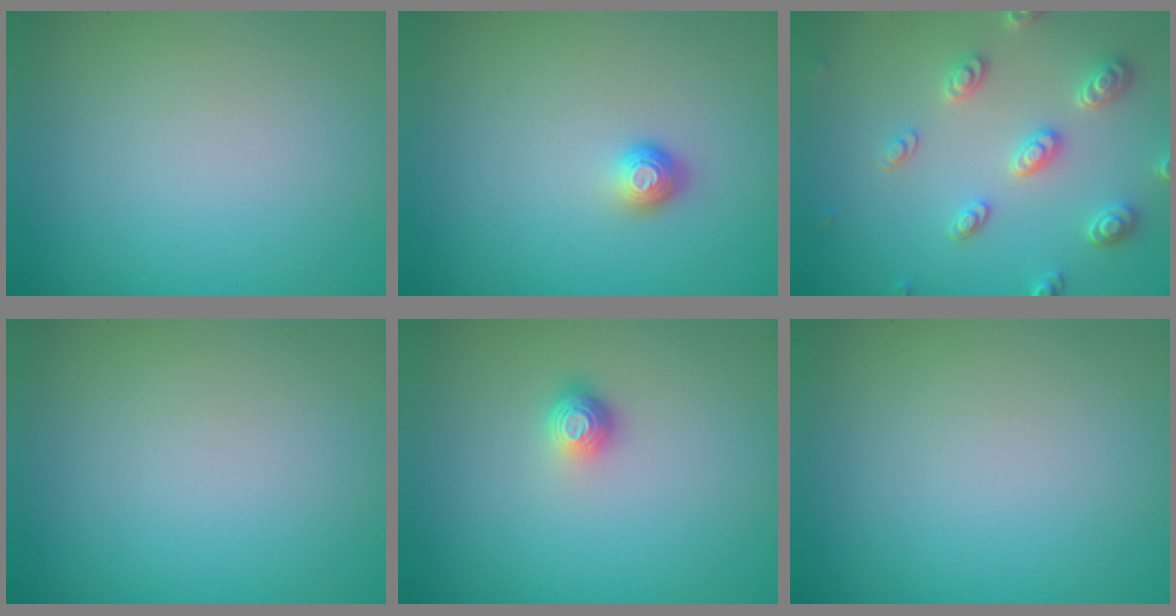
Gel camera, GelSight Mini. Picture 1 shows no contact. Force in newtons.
{"total": 1.2, "press": 0.9, "slide": 0.7}
{"total": 4.0, "press": 3.4, "slide": 2.1}
{"total": 0.0}
{"total": 1.5, "press": 1.1, "slide": 1.0}
{"total": 0.0}